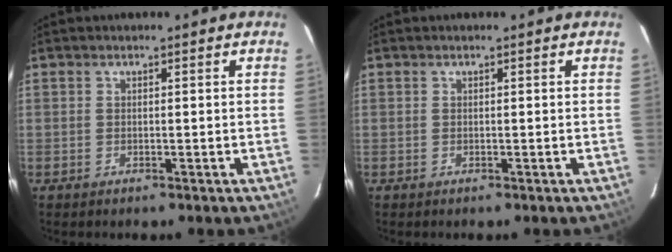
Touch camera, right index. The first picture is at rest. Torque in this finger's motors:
{"motor_torque": [0.10, 0.00, 0.11, 0.01]}